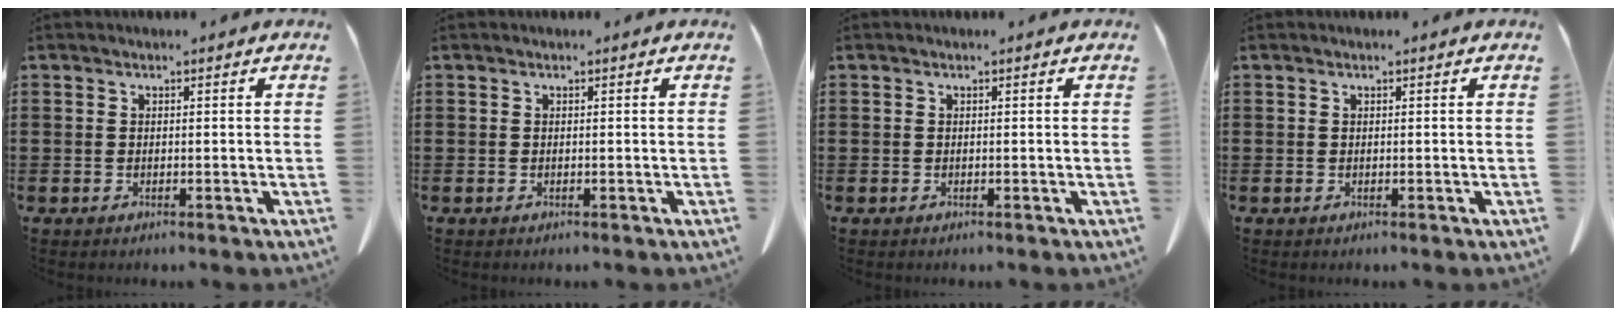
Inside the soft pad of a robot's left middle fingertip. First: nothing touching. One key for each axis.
{"total": 0.0}
{"total": 0.0}
{"total": 0.0}